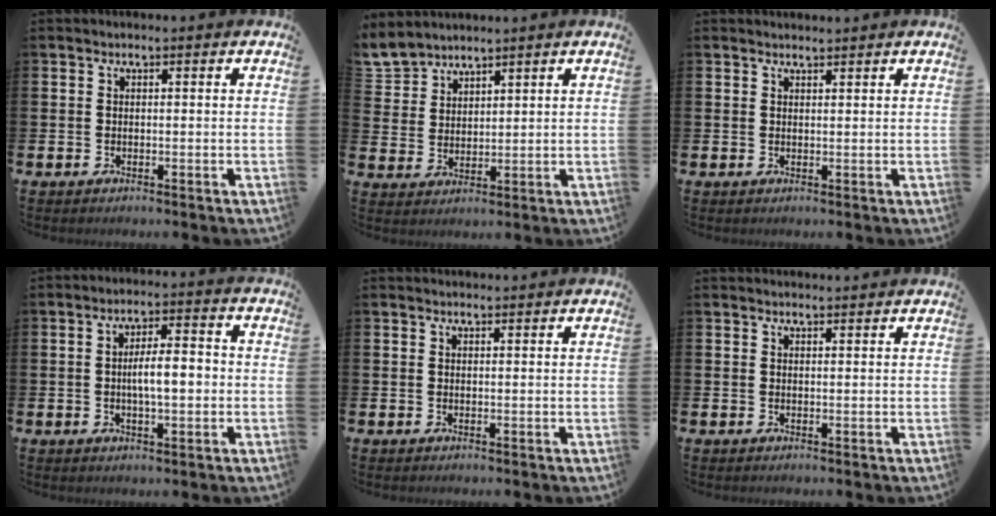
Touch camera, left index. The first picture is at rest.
{"total": 4.4, "force": [4.2, 1.2, -0.3], "torque": [-0.008, -0.022, 0.078]}
{"total": 1.4, "force": [1.4, 0.2, -0.1], "torque": [0.011, -0.006, 0.023]}
{"total": 5.2, "force": [-0.4, 1.9, 4.8], "torque": [-0.075, 0.004, -0.014]}
{"total": 1.0, "force": [1.0, 0.1, 0.0], "torque": [0.011, -0.005, 0.015]}
{"total": 1.2, "force": [1.2, 0.0, 0.0], "torque": [0.013, -0.007, 0.020]}